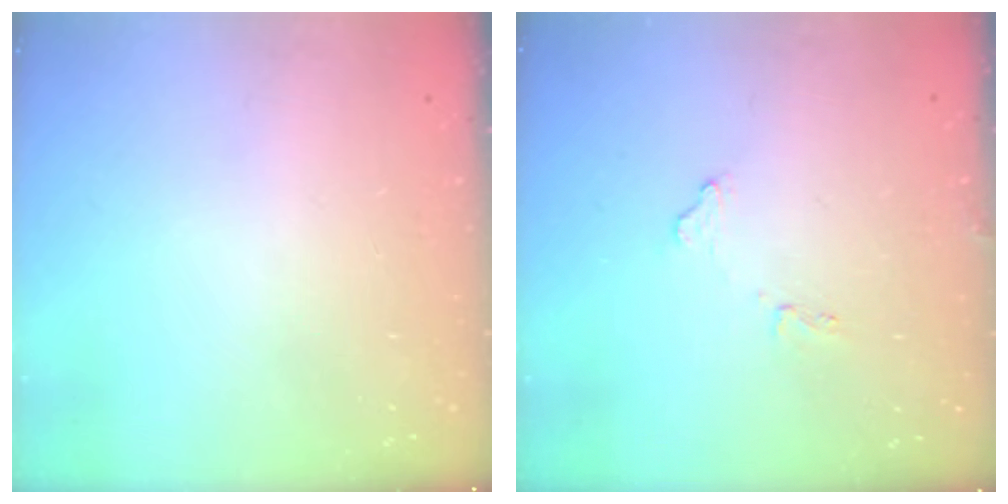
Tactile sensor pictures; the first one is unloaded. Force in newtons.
{"total": 7.5, "press": 7.5, "slide": 0.3}